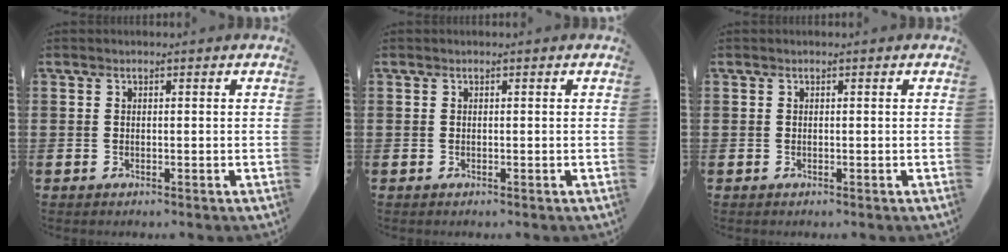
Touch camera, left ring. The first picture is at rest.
{"total": 0.0}
{"total": 0.0}